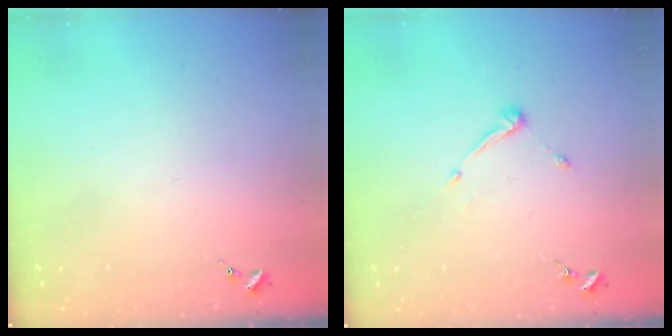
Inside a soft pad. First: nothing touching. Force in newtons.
{"total": 6.6, "press": 6.6, "slide": 0.5}